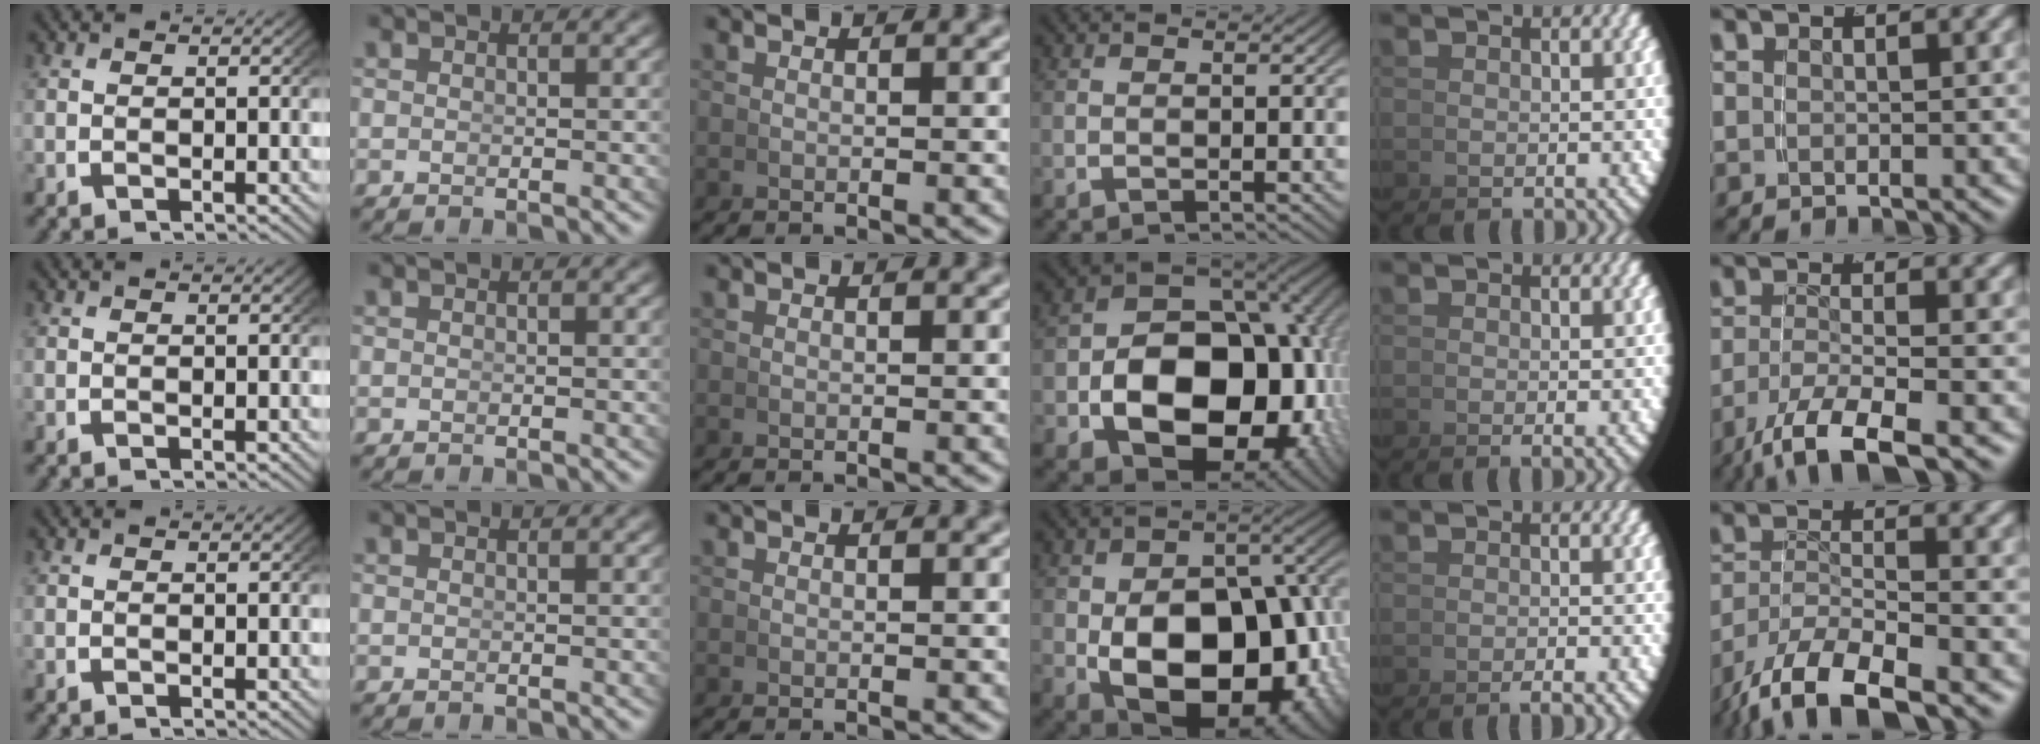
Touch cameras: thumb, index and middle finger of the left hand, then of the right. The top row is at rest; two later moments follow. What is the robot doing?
{"motion": "grasp_and_lifting", "object": "photo album"}